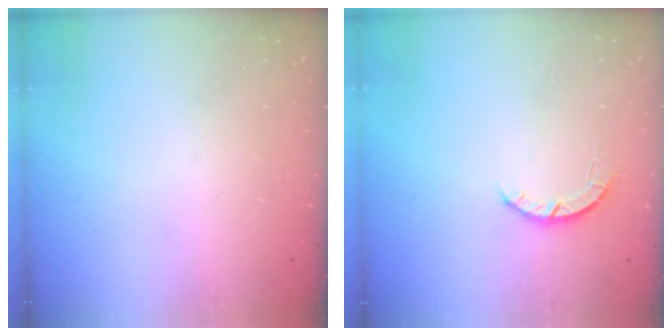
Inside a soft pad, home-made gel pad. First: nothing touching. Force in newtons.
{"total": 2.7, "press": 2.6, "slide": 0.4}